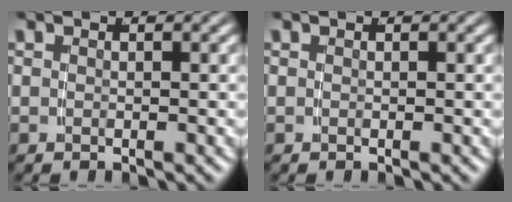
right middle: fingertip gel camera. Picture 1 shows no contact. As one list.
[{"total": 0.0}]